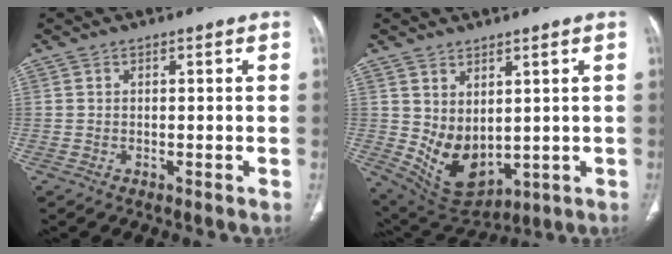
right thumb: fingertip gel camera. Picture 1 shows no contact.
{"total": 9.7, "force": [1.4, 6.3, 7.3], "torque": [-0.111, -0.024, 0.062]}